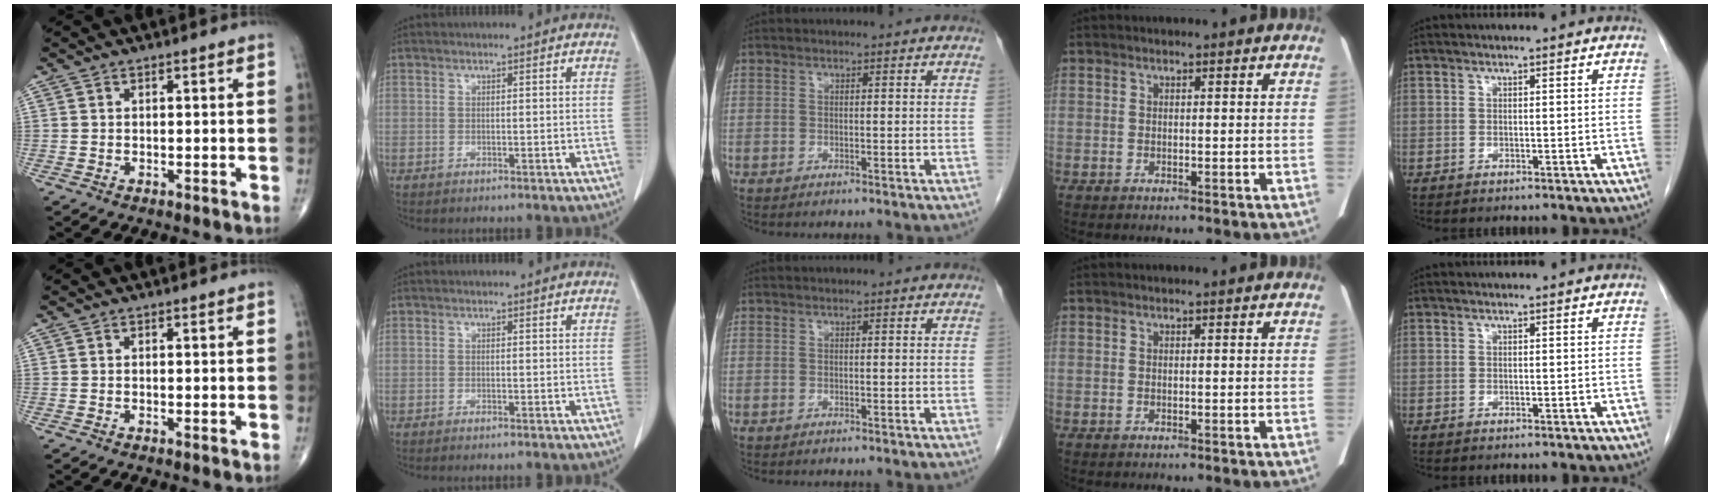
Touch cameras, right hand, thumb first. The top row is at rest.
{"thumb": {"total": 0.6, "force": [-0.1, 0.1, 0.6], "torque": [-0.014, -0.003, -0.003]}, "index": {"total": 0.9, "force": [-0.8, 0.1, 0.5], "torque": [-0.008, -0.002, -0.009]}}